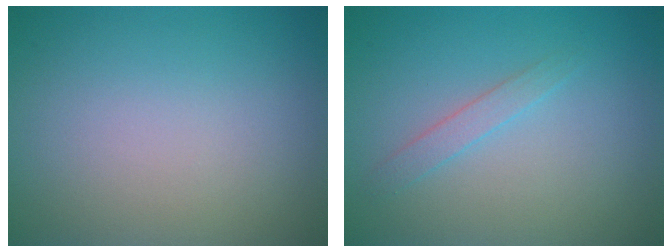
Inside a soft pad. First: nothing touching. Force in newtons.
{"total": 1.2, "press": 1.2, "slide": 0.0}